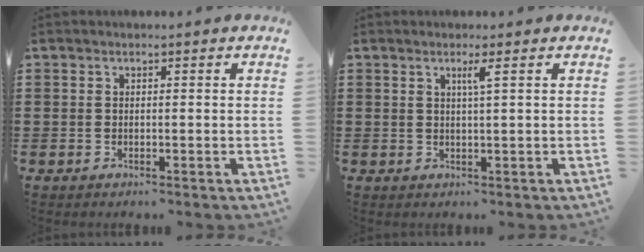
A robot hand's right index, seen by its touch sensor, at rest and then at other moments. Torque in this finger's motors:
{"motor_torque": [0.27, -0.18, 0.04, 0.05]}